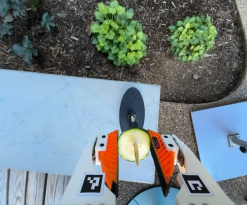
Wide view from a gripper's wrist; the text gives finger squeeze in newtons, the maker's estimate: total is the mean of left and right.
{"total": 9.9, "left": 9.7, "right": 10.1}